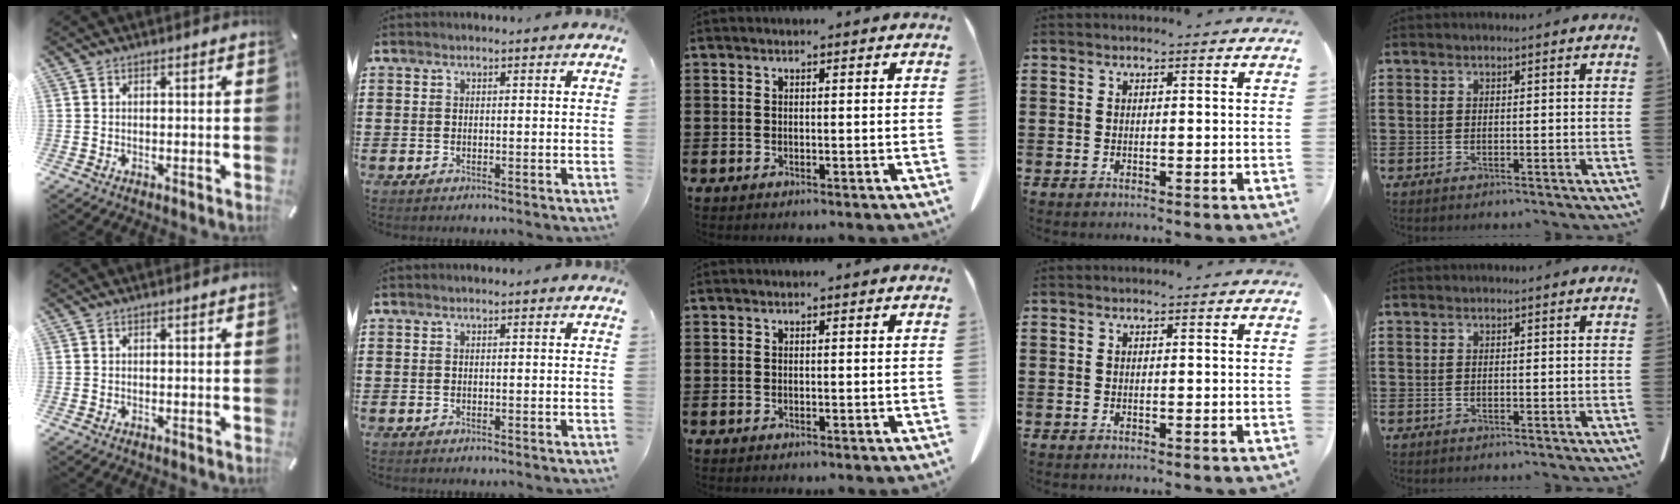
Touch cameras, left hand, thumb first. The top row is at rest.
{}